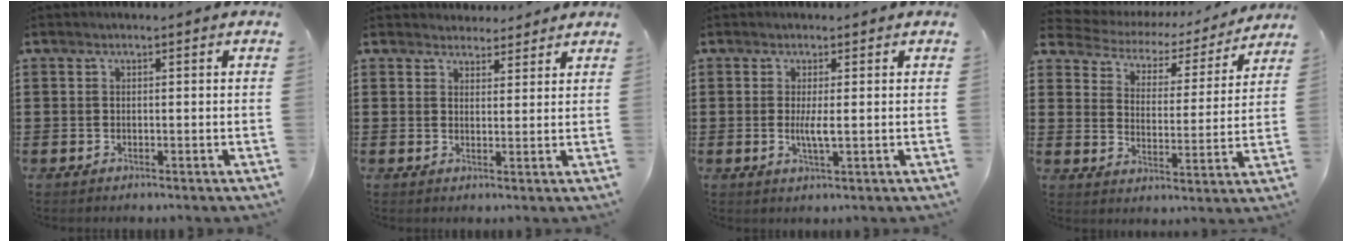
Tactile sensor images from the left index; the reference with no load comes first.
{"total": 3.1, "force": [2.8, 1.4, 0.0], "torque": [-0.009, 0.000, 0.053]}
{"total": 2.9, "force": [0.1, 0.4, 2.9], "torque": [-0.052, -0.005, 0.001]}
{"total": 3.5, "force": [3.2, 1.3, 0.1], "torque": [-0.029, -0.026, 0.047]}